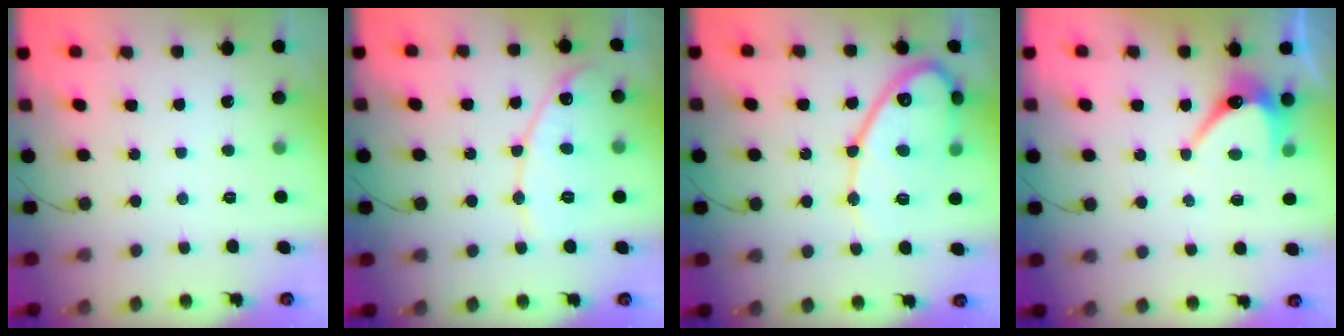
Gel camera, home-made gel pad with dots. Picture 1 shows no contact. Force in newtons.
{"total": 11.0, "press": 11.0, "slide": 1.0}
{"total": 17.6, "press": 17.5, "slide": 1.3}
{"total": 6.2, "press": 6.2, "slide": 0.4}